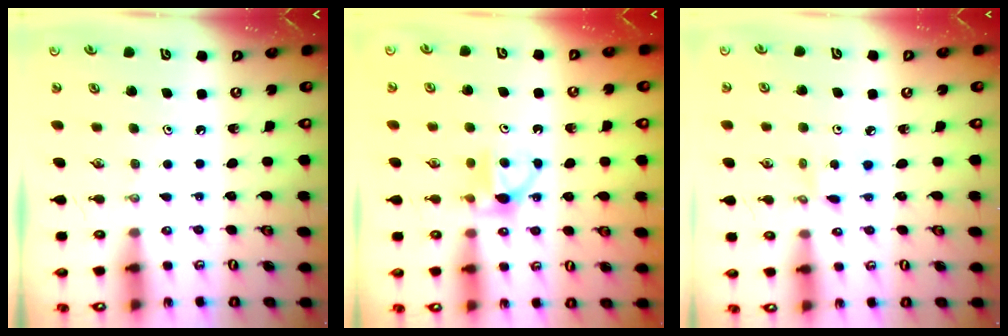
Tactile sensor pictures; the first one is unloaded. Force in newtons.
{"total": 5.4, "press": 5.3, "slide": 0.8}
{"total": 2.9, "press": 2.9, "slide": 0.3}